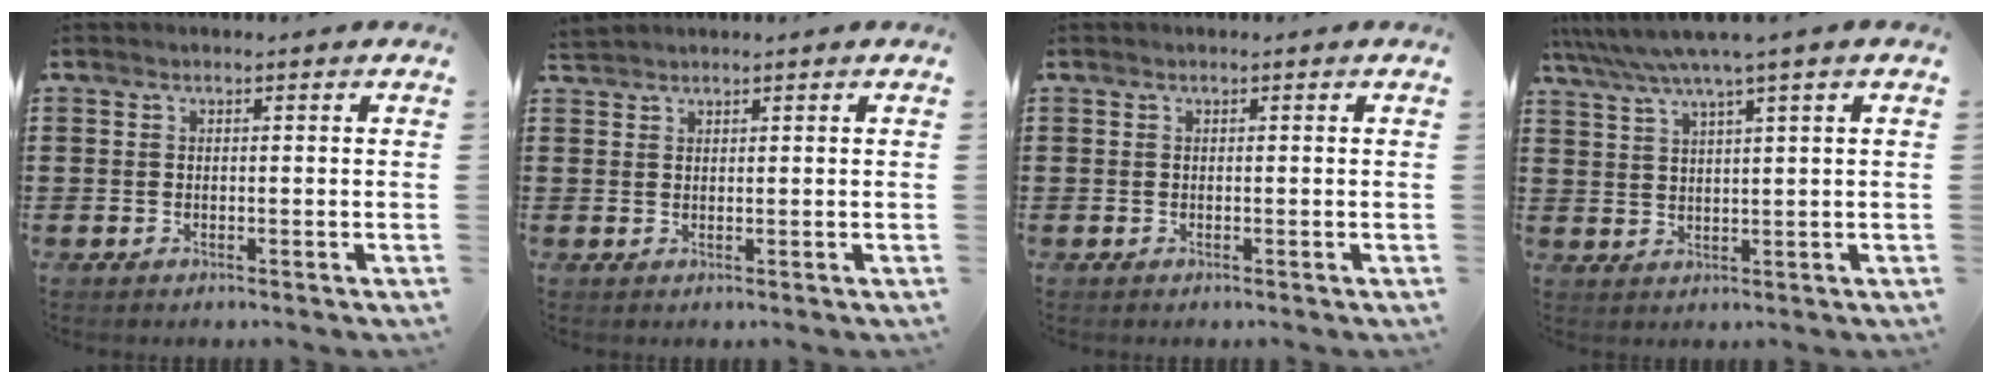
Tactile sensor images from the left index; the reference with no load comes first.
{"total": 1.2, "force": [1.2, 0.1, 0.2], "torque": [-0.006, 0.000, 0.023]}
{"total": 0.0}
{"total": 4.6, "force": [3.1, -0.4, 3.4], "torque": [-0.076, -0.011, 0.049]}